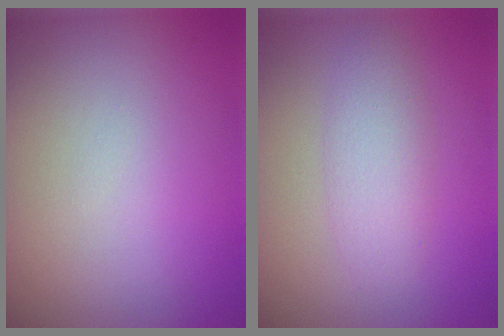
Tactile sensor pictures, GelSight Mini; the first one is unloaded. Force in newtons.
{"total": 2.9, "press": 2.9, "slide": 0.1}